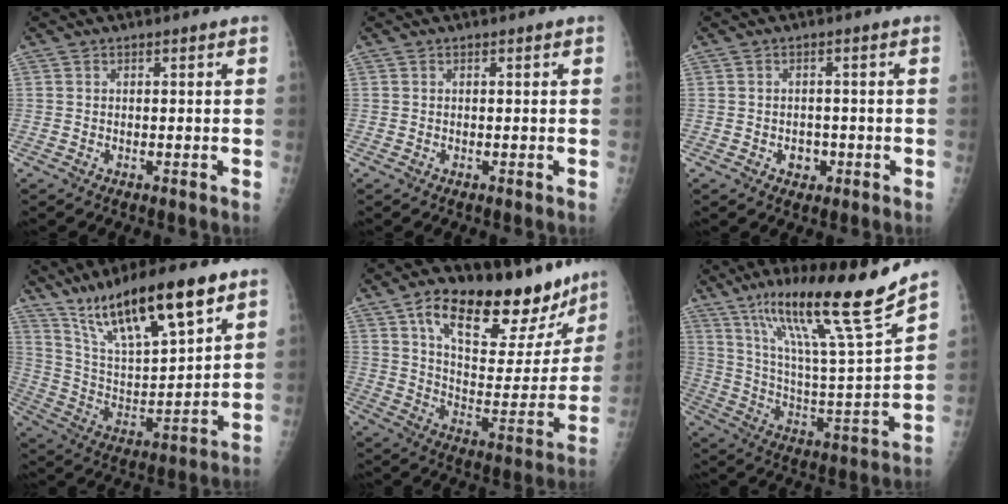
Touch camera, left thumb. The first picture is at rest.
{"total": 0.0}
{"total": 2.8, "force": [-1.0, 2.3, 1.3], "torque": [-0.003, 0.006, -0.010]}
{"total": 20.4, "force": [13.3, 5.1, 14.6], "torque": [-0.233, -0.044, 0.247]}
{"total": 25.1, "force": [16.6, 10.7, 15.5], "torque": [-0.179, -0.057, 0.260]}
{"total": 22.7, "force": [15.4, 1.1, 16.7], "torque": [-0.252, -0.066, 0.268]}